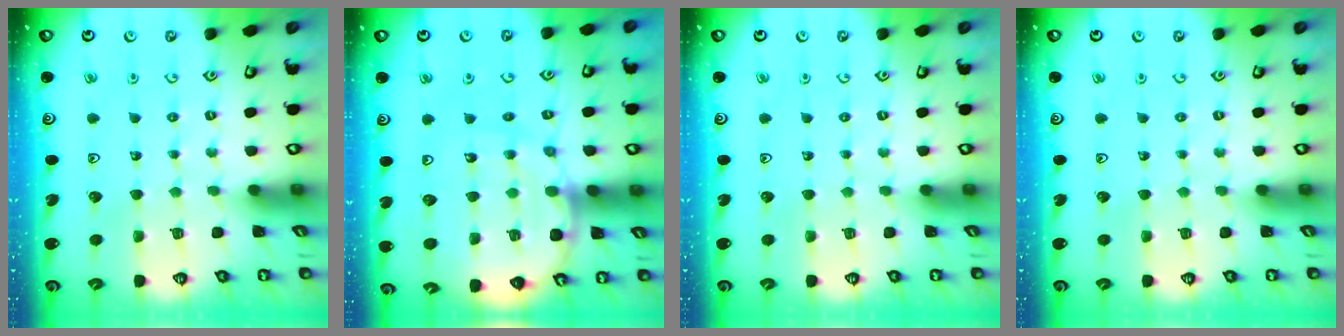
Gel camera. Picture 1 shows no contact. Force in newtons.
{"total": 13.7, "press": 13.6, "slide": 1.7}
{"total": 0.0}
{"total": 0.0}